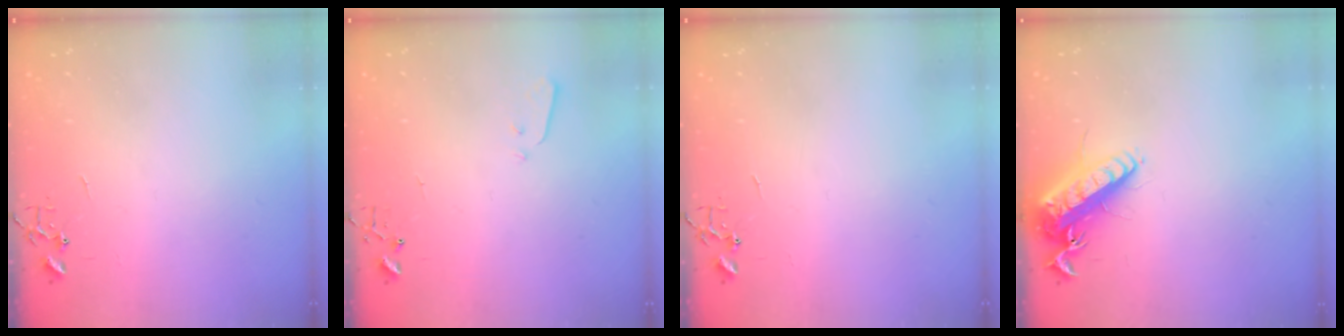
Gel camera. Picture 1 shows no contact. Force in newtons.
{"total": 2.2, "press": 2.1, "slide": 0.3}
{"total": 0.0}
{"total": 15.9, "press": 15.5, "slide": 3.3}